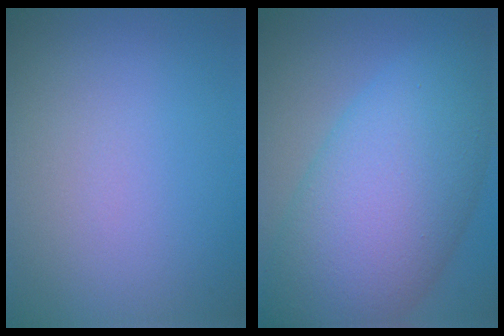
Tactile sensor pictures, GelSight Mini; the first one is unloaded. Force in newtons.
{"total": 11.8, "press": 11.8, "slide": 0.6}